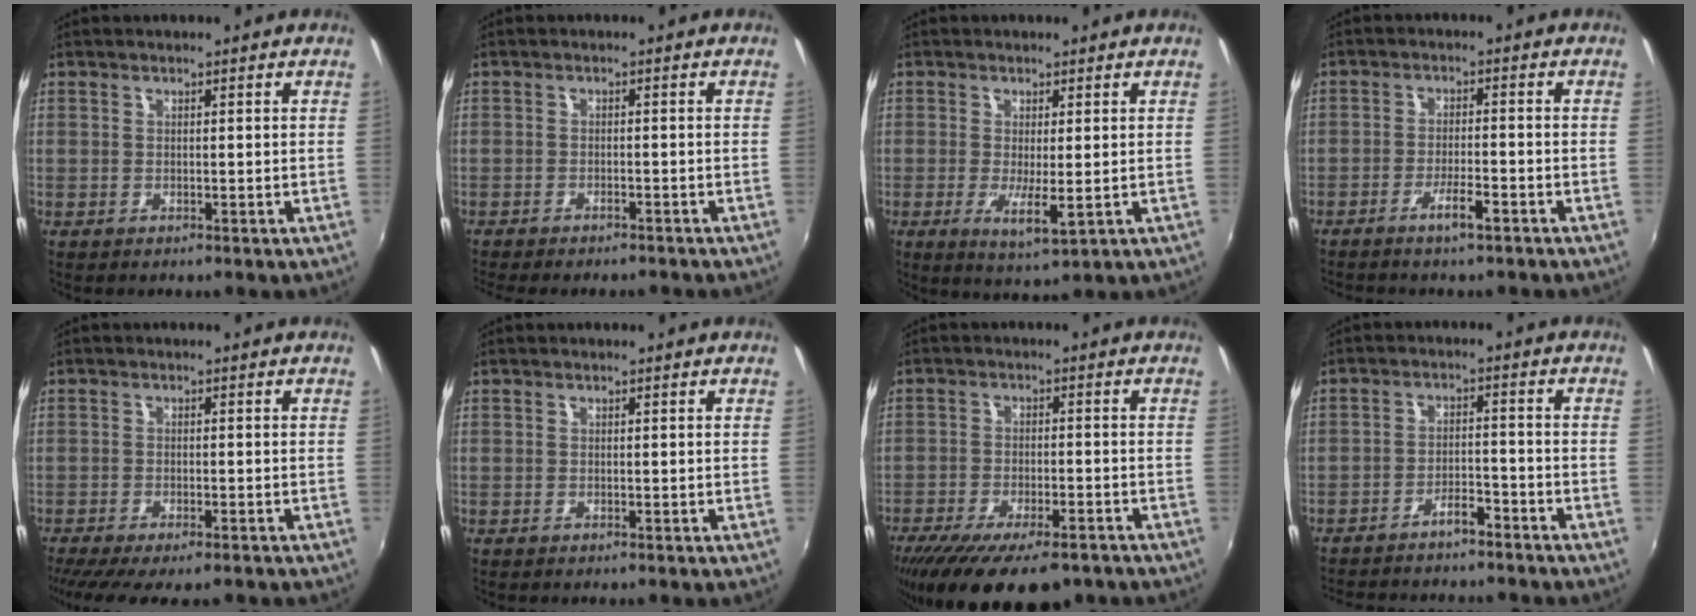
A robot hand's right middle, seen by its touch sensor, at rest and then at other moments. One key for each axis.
{"total": 5.8, "fx": -5.1, "fy": 1.4, "fz": 2.4, "tx": -0.061, "ty": -0.017, "tz": -0.076}
{"total": 4.9, "fx": -0.7, "fy": 0.9, "fz": 4.8, "tx": -0.093, "ty": -0.016, "tz": -0.009}
{"total": 3.7, "fx": -2.8, "fy": 0.4, "fz": 2.5, "tx": -0.060, "ty": 0.001, "tz": -0.048}
{"total": 10.5, "fx": -8.2, "fy": 2.6, "fz": 5.9, "tx": -0.127, "ty": -0.042, "tz": -0.130}
{"total": 0.0}
{"total": 18.1, "fx": -13.1, "fy": 6.1, "fz": 10.8, "tx": -0.214, "ty": -0.050, "tz": -0.193}
{"total": 10.1, "fx": -9.0, "fy": 2.5, "fz": 3.9, "tx": -0.091, "ty": 0.013, "tz": -0.129}